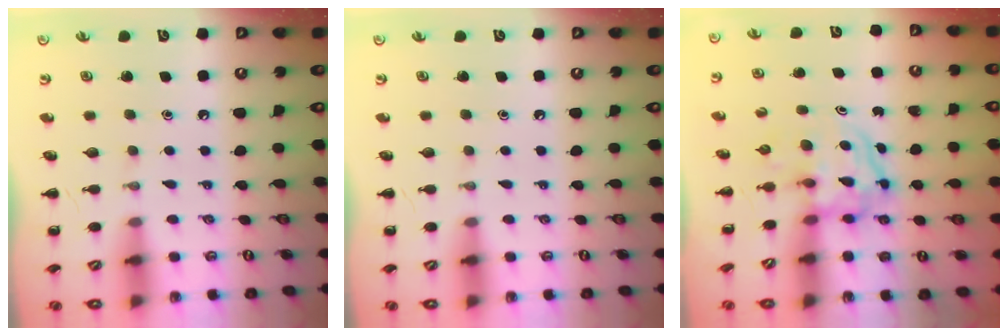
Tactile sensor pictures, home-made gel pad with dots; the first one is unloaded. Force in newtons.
{"total": 0.0}
{"total": 3.8, "press": 3.8, "slide": 0.4}